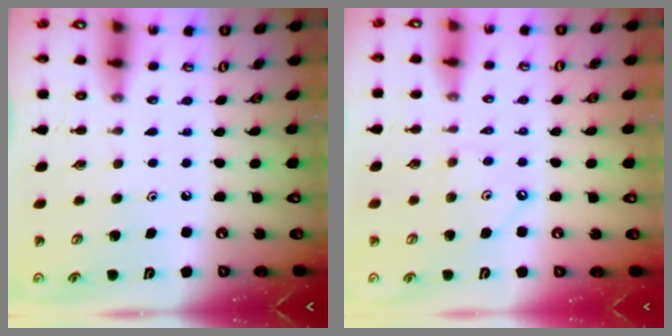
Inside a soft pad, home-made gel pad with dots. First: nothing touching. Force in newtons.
{"total": 2.5, "press": 2.5, "slide": 0.5}